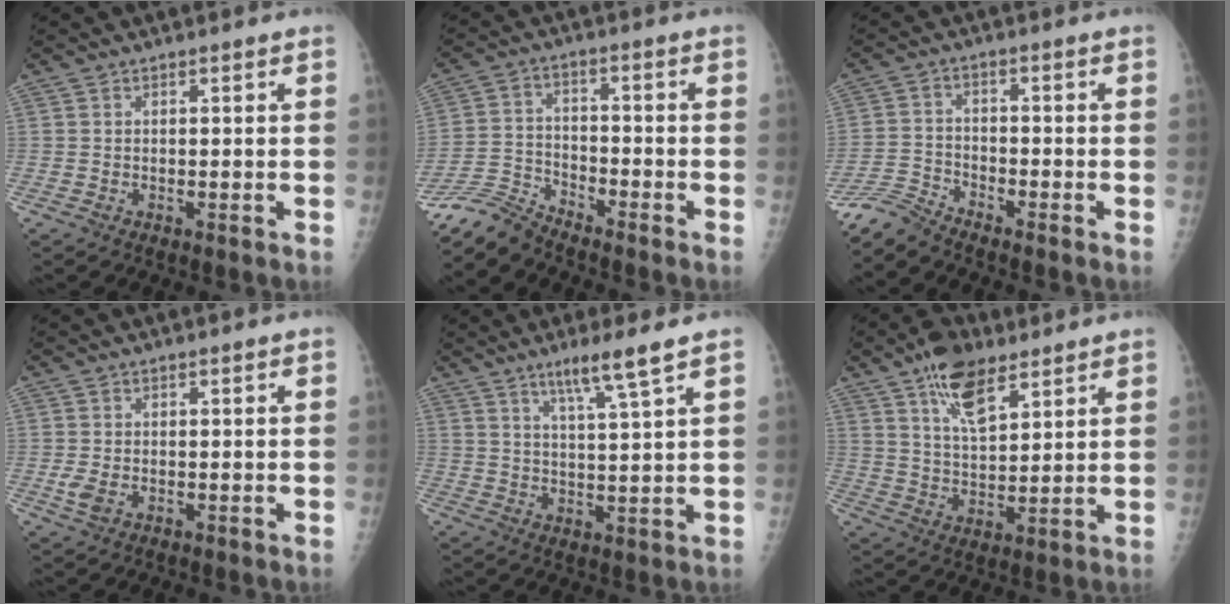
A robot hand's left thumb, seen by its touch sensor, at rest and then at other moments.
{"total": 6.6, "force": [-6.6, 0.7, 0.0], "torque": [-0.007, 0.033, -0.137]}
{"total": 4.8, "force": [-4.8, 0.0, -0.2], "torque": [-0.005, 0.012, -0.102]}
{"total": 2.6, "force": [-0.6, 1.7, 1.9], "torque": [-0.044, -0.005, -0.012]}
{"total": 6.8, "force": [4.5, -0.4, 5.1], "torque": [-0.091, -0.028, 0.083]}
{"total": 11.2, "force": [6.6, 5.3, 7.3], "torque": [-0.107, -0.029, 0.119]}